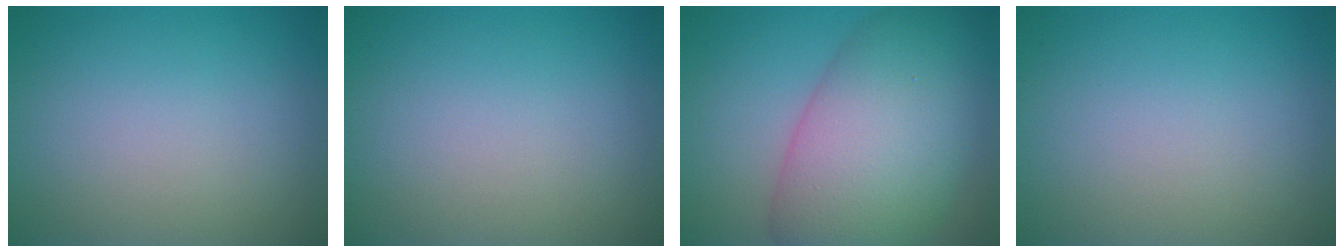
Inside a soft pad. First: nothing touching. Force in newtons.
{"total": 0.0}
{"total": 11.1, "press": 11.1, "slide": 0.2}
{"total": 0.0}